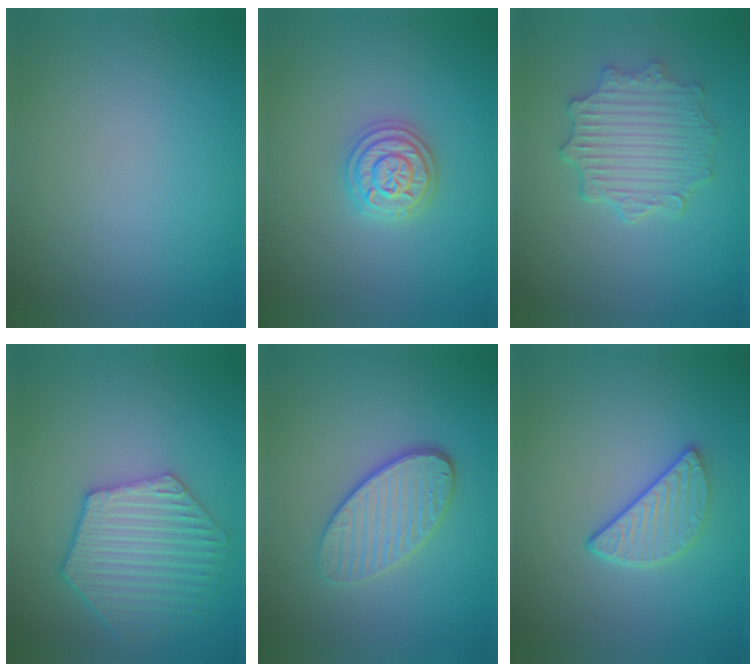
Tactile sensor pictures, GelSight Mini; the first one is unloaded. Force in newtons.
{"total": 3.7, "press": 3.7, "slide": 0.5}
{"total": 4.9, "press": 3.8, "slide": 3.0}
{"total": 5.4, "press": 4.9, "slide": 2.3}
{"total": 4.0, "press": 3.3, "slide": 2.4}
{"total": 3.2, "press": 2.6, "slide": 2.0}